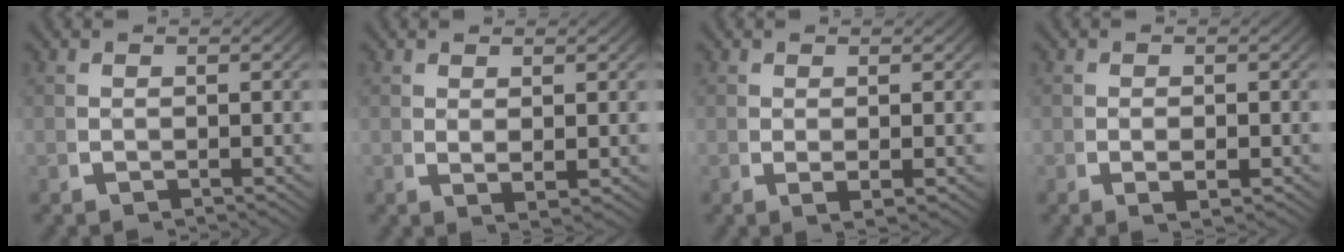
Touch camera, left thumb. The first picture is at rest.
{"total": 1.4, "force": [0.8, 0.4, 1.1], "torque": [-0.024, -0.009, 0.021]}
{"total": 1.2, "force": [0.3, 0.3, 1.1], "torque": [-0.028, -0.006, 0.009]}
{"total": 1.5, "force": [-0.3, 0.7, 1.3], "torque": [-0.028, -0.007, -0.002]}